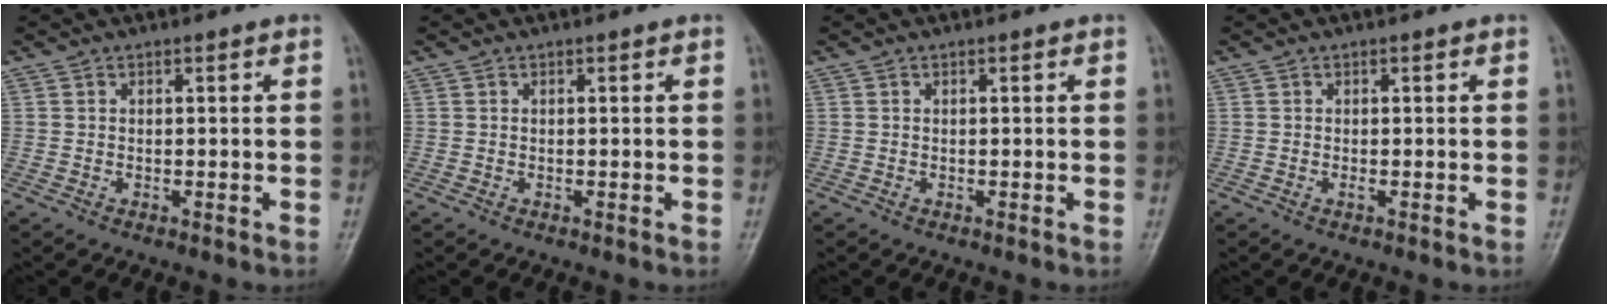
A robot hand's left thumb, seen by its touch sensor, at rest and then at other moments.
{"total": 0.0}
{"total": 0.0}
{"total": 0.6, "force": [0.0, 0.2, 0.6], "torque": [-0.010, -0.002, 0.000]}